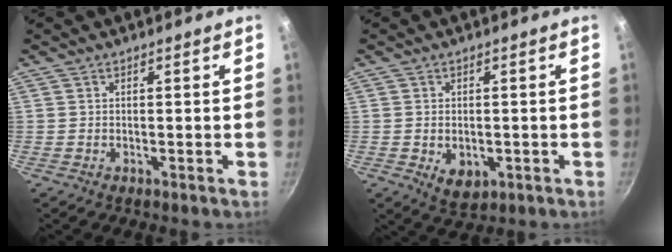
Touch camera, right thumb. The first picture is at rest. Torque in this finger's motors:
{"motor_torque": [-0.44, 0.13, 0.39, 0.31, 0.12]}